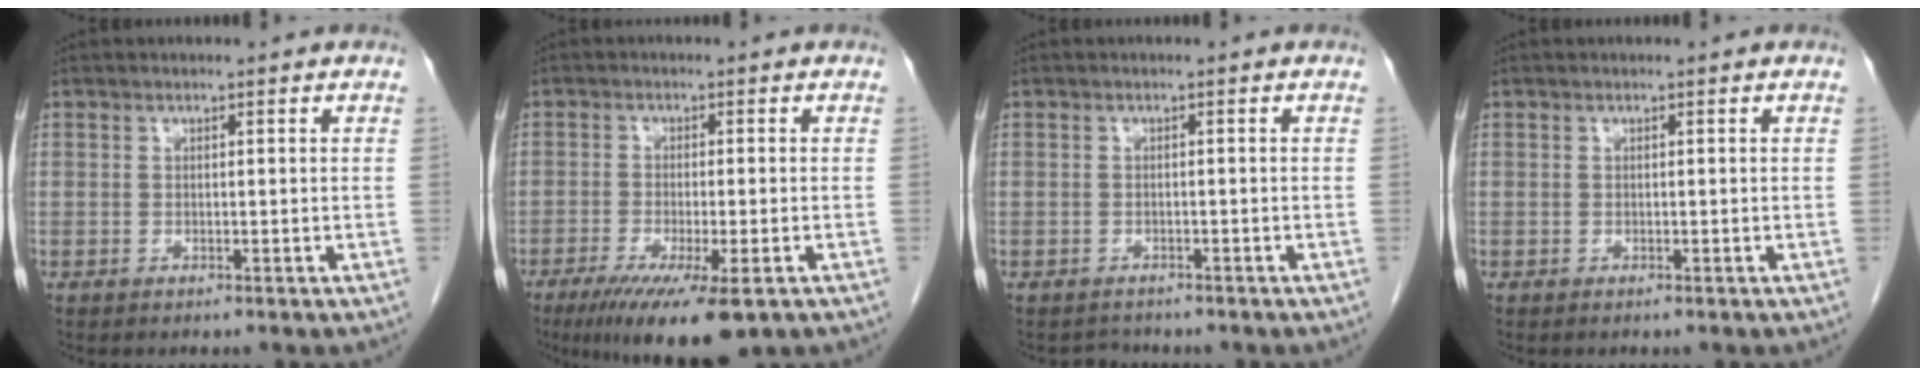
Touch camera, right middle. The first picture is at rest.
{"total": 11.4, "force": [-7.1, 1.8, 8.7], "torque": [-0.139, -0.029, -0.112]}
{"total": 1.8, "force": [-1.6, 0.8, -0.2], "torque": [-0.002, -0.002, -0.025]}
{"total": 0.0}